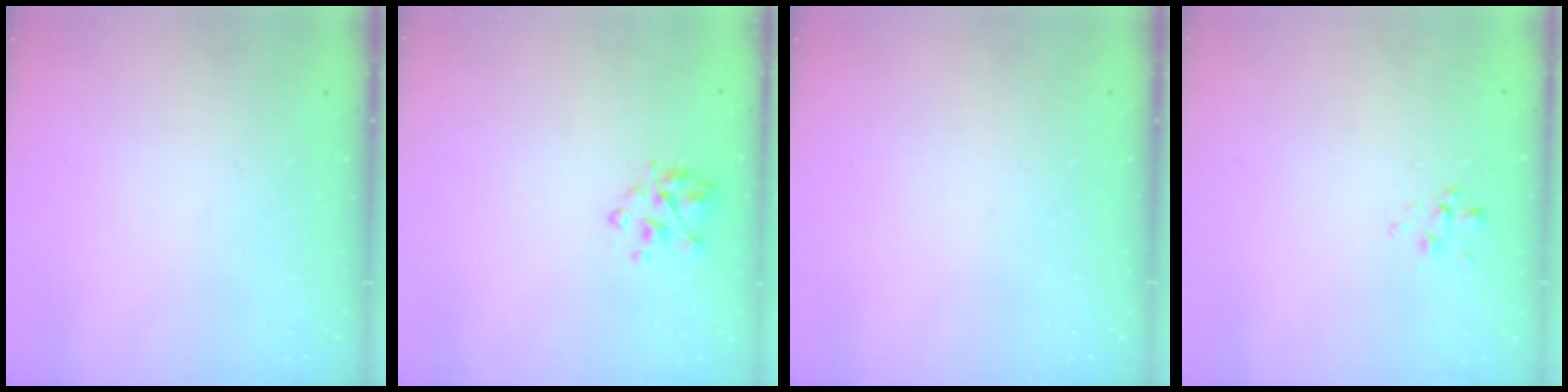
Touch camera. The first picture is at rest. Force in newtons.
{"total": 5.0, "press": 4.6, "slide": 1.8}
{"total": 0.0}
{"total": 1.4, "press": 1.3, "slide": 0.6}